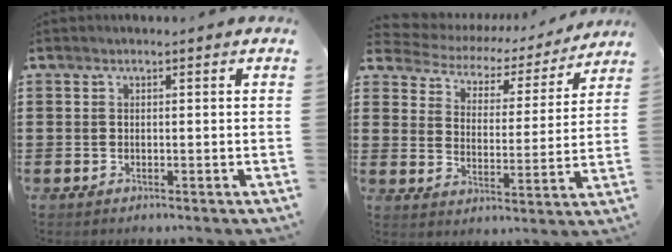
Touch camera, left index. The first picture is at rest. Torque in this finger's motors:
{"motor_torque": [1.11, -1.02, -0.03, -0.12]}